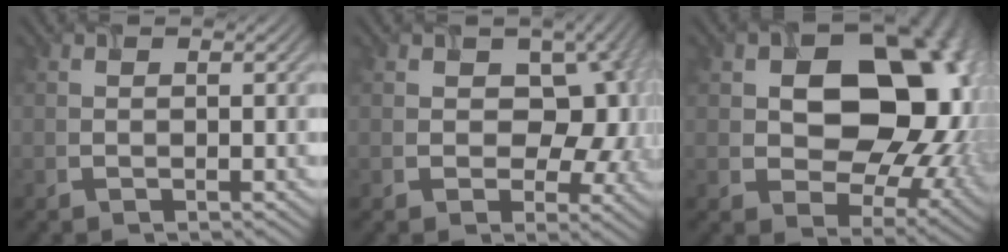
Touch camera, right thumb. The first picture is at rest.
{"total": 9.9, "force": [0.8, 6.8, 7.2], "torque": [-0.086, -0.010, 0.011]}
{"total": 18.2, "force": [2.8, 12.7, 12.7], "torque": [-0.141, 0.009, 0.049]}